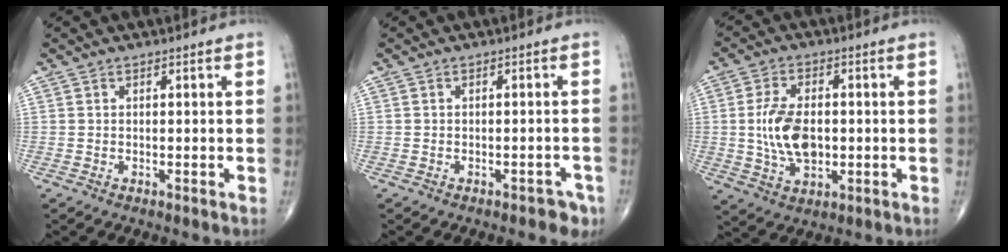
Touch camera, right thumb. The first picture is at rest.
{"total": 3.7, "force": [-2.6, 1.9, 1.8], "torque": [-0.011, 0.016, -0.029]}
{"total": 10.3, "force": [-0.2, 6.1, 8.3], "torque": [-0.151, -0.001, 0.001]}